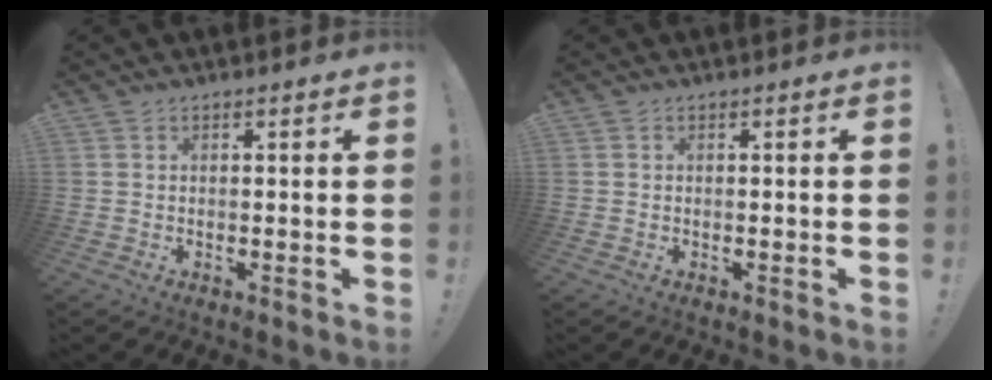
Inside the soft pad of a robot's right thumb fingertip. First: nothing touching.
{"total": 0.0}